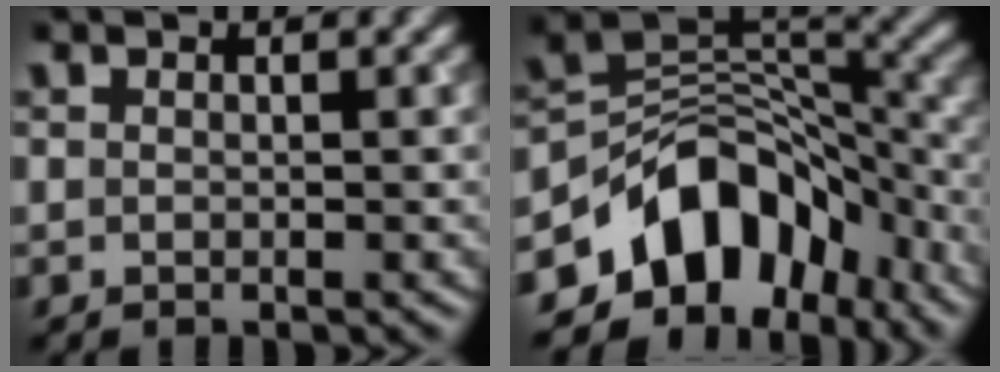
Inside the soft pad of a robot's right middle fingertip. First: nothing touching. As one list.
[{"total": 10.0, "force": [-5.9, 6.5, 4.7], "torque": [-0.052, 0.009, -0.108]}]